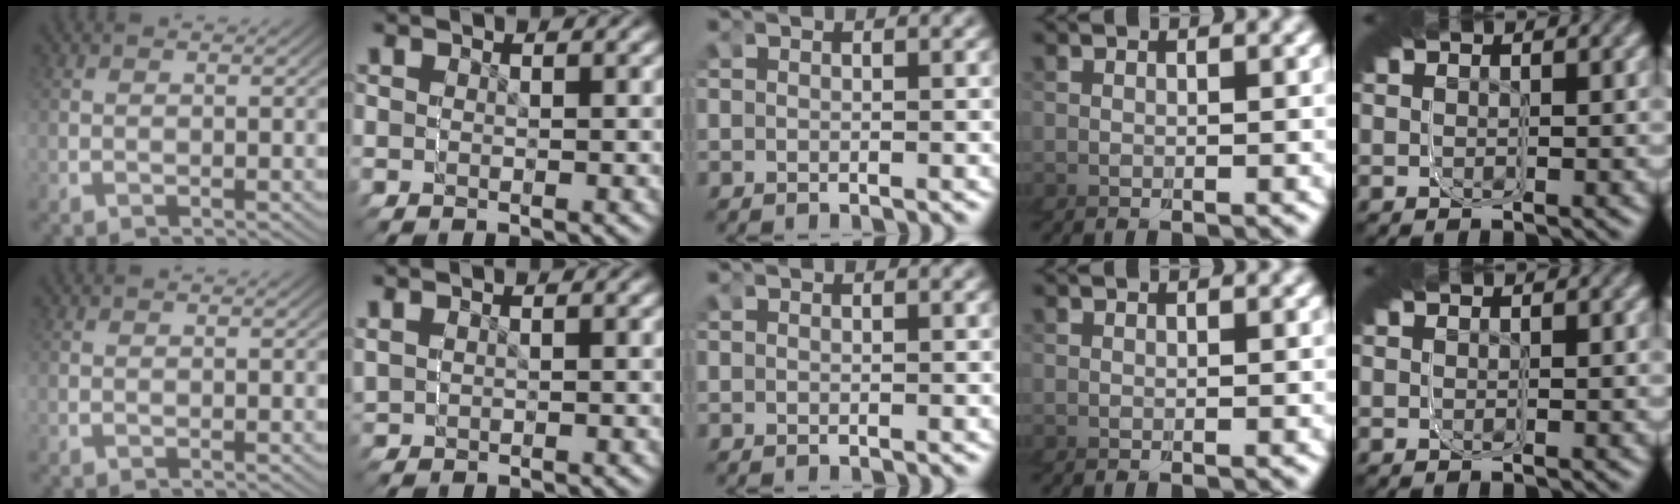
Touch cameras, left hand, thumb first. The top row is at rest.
{"index": {"total": 0.6, "force": [0.2, 0.6, -0.1], "torque": [-0.009, 0.000, 0.006]}}